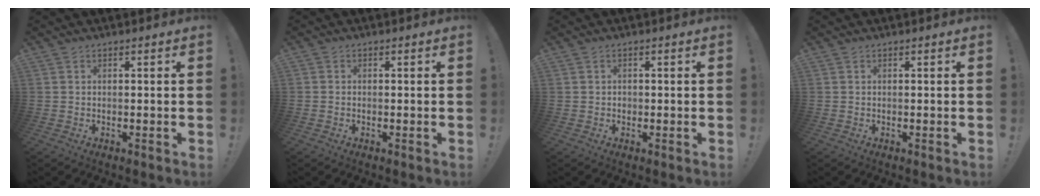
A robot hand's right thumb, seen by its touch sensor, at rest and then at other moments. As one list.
[{"total": 0.6, "force": [-0.5, 0.4, 0.1], "torque": [-0.002, 0.002, -0.007]}, {"total": 1.0, "force": [-0.4, 0.8, 0.3], "torque": [-0.010, 0.005, -0.006]}, {"total": 0.0}]